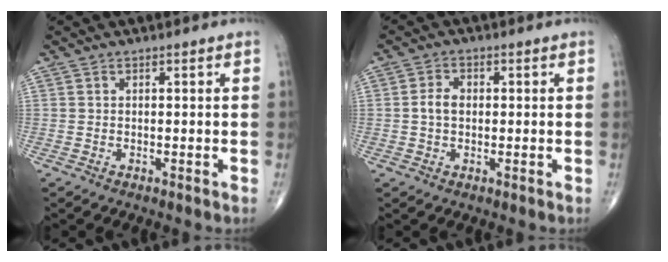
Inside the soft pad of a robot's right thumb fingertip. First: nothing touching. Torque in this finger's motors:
{"motor_torque": [-0.47, 0.11, 0.05, -0.23, 0.08]}